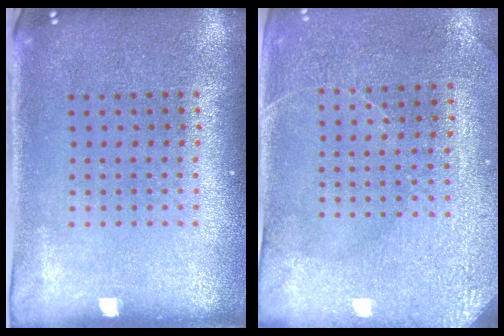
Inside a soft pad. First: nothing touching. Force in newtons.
{"total": 2.9, "press": 2.8, "slide": 0.7}